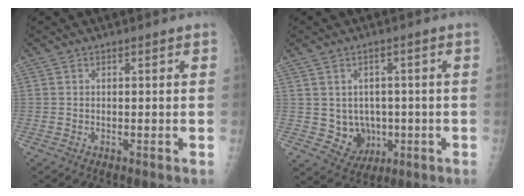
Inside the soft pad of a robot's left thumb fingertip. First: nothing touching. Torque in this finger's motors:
{"motor_torque": [-0.37, 0.22, 0.14, -0.06, 0.03]}